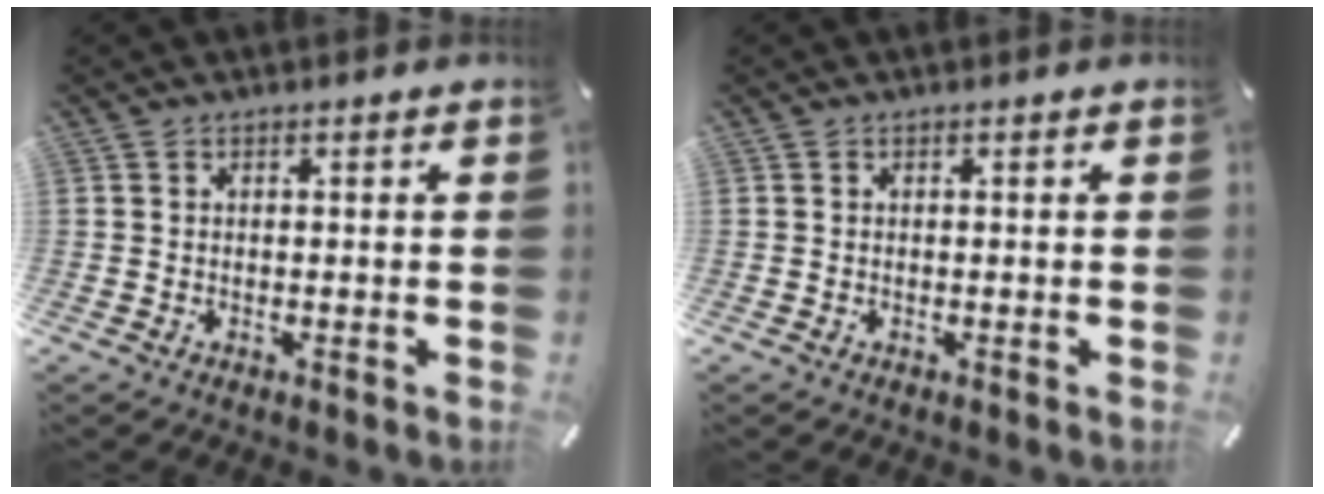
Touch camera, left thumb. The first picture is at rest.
{"total": 0.0}